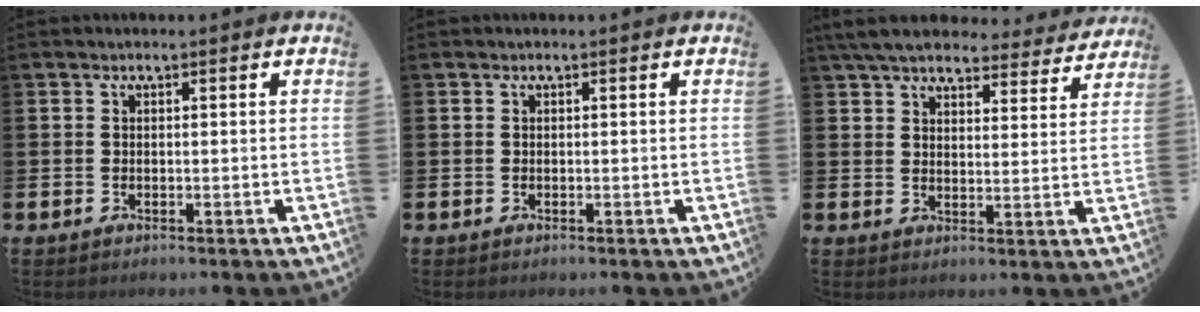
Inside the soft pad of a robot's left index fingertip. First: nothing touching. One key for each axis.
{"total": 0.0}
{"total": 6.6, "fx": 6.2, "fy": 1.6, "fz": 1.9, "tx": -0.053, "ty": -0.033, "tz": 0.109}